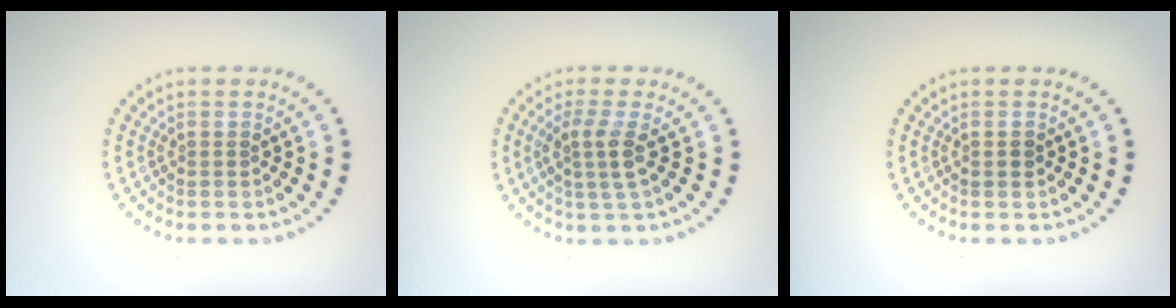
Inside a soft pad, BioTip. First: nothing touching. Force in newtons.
{"total": 2.6, "press": 2.1, "slide": 1.5}
{"total": 0.9, "press": 0.9, "slide": 0.1}